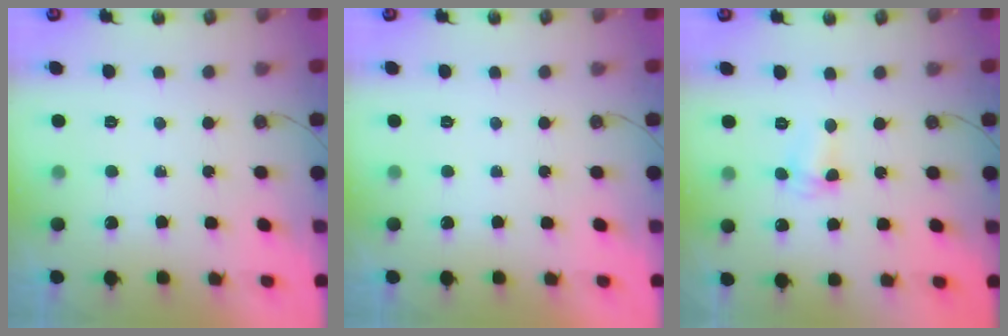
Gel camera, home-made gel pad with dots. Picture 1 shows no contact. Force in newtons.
{"total": 0.0}
{"total": 2.6, "press": 2.6, "slide": 0.6}